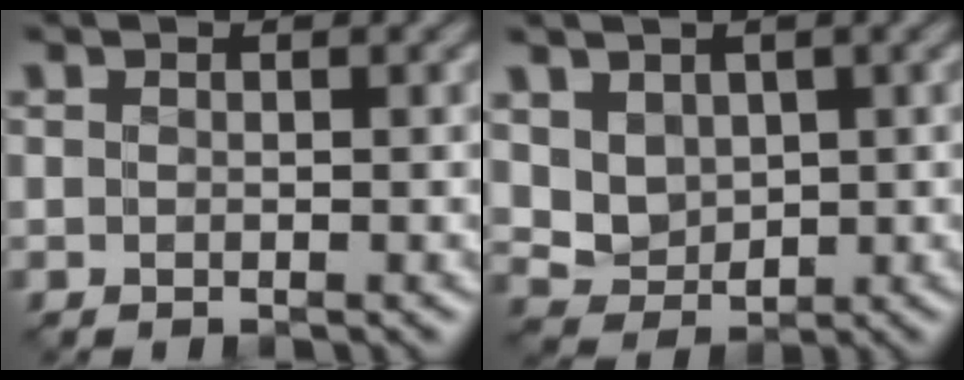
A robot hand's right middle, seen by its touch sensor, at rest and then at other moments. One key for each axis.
{"total": 3.7, "fx": 1.5, "fy": 2.9, "fz": 1.7, "tx": -0.054, "ty": -0.019, "tz": 0.048}